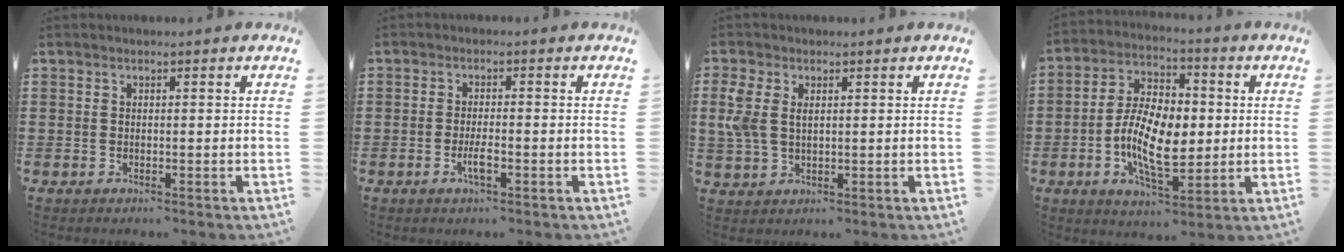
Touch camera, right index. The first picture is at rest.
{"total": 3.1, "force": [-1.2, 1.0, 2.6], "torque": [-0.052, -0.002, -0.024]}
{"total": 4.3, "force": [1.4, 2.6, 3.2], "torque": [-0.085, 0.004, 0.020]}
{"total": 11.2, "force": [-1.2, 5.8, 9.5], "torque": [-0.194, 0.003, -0.025]}